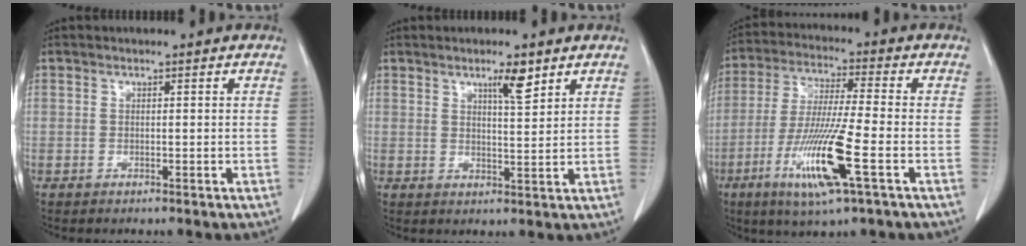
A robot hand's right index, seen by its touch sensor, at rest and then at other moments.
{"total": 4.1, "force": [2.7, 0.5, 3.0], "torque": [-0.050, -0.002, 0.046]}
{"total": 13.4, "force": [-5.1, 0.2, 12.4], "torque": [-0.251, -0.026, -0.097]}